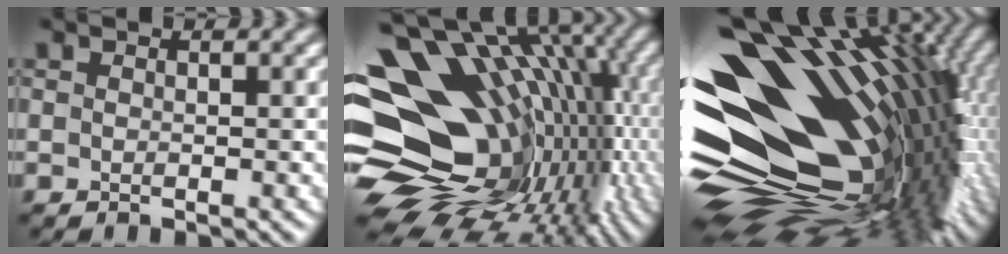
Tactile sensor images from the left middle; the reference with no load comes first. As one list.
[{"total": 18.9, "force": [0.5, 13.4, 13.3], "torque": [-0.226, 0.014, 0.018]}, {"total": 18.3, "force": [1.6, 10.3, 15.1], "torque": [-0.273, -0.004, 0.030]}]